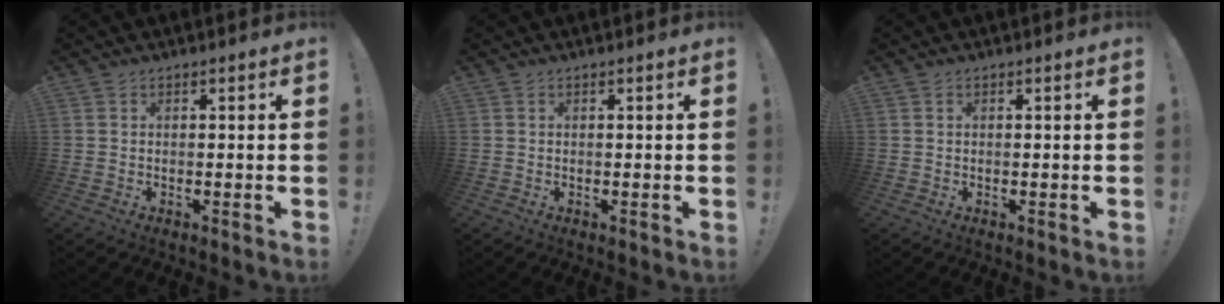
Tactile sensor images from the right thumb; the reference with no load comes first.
{"total": 0.0}
{"total": 0.0}